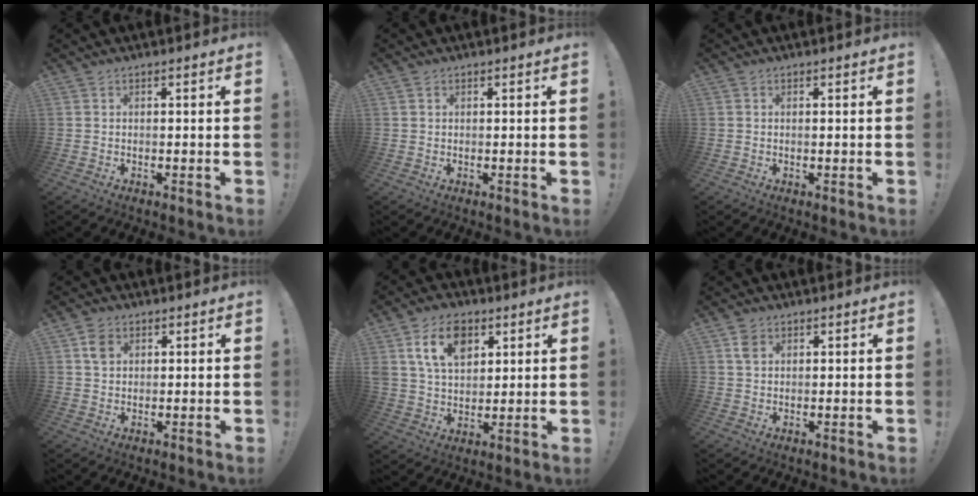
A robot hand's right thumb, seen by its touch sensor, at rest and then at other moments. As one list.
[{"total": 0.6, "force": [0.4, 0.4, 0.1], "torque": [0.005, -0.002, 0.006]}, {"total": 0.0}, {"total": 4.2, "force": [1.6, 3.2, 2.1], "torque": [-0.026, 0.000, 0.030]}, {"total": 13.6, "force": [6.2, 9.1, 7.9], "torque": [-0.128, -0.010, 0.117]}, {"total": 3.6, "force": [1.8, 2.5, 1.9], "torque": [-0.021, -0.003, 0.032]}]